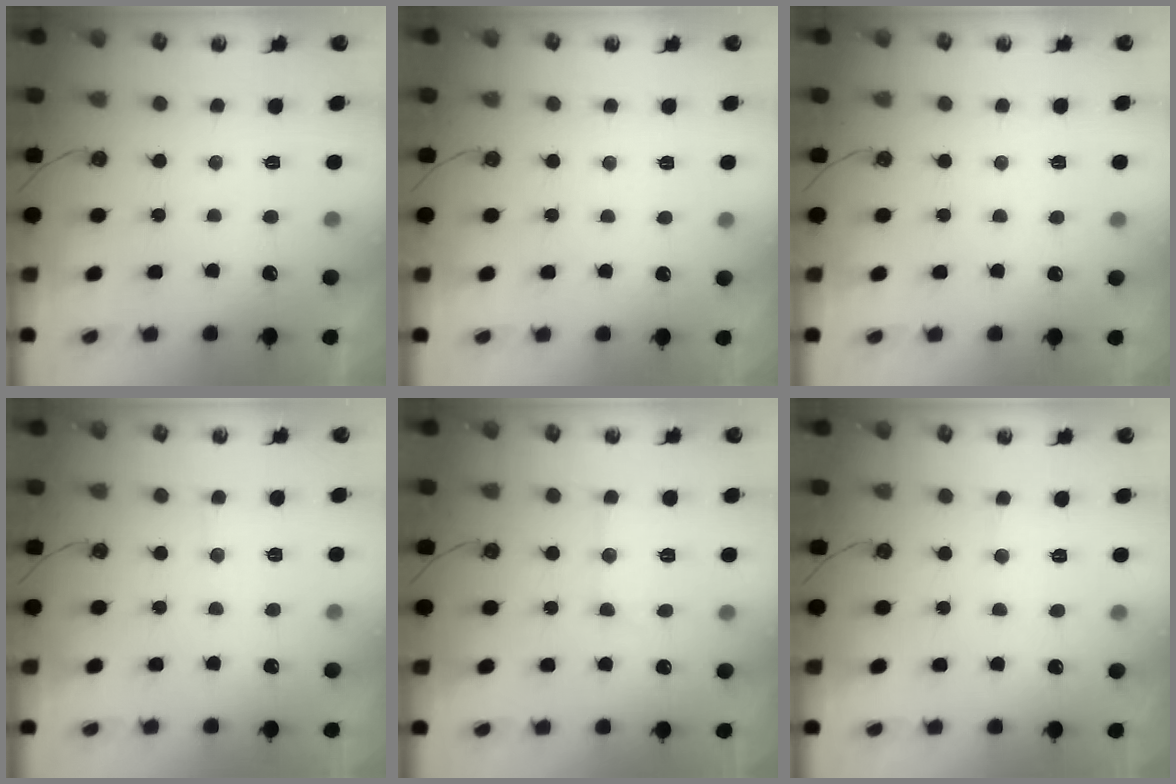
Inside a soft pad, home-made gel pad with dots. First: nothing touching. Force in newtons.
{"total": 2.5, "press": 2.5, "slide": 0.4}
{"total": 3.2, "press": 3.1, "slide": 0.4}
{"total": 6.2, "press": 6.2, "slide": 0.4}
{"total": 10.5, "press": 10.4, "slide": 0.9}
{"total": 6.3, "press": 6.3, "slide": 0.7}